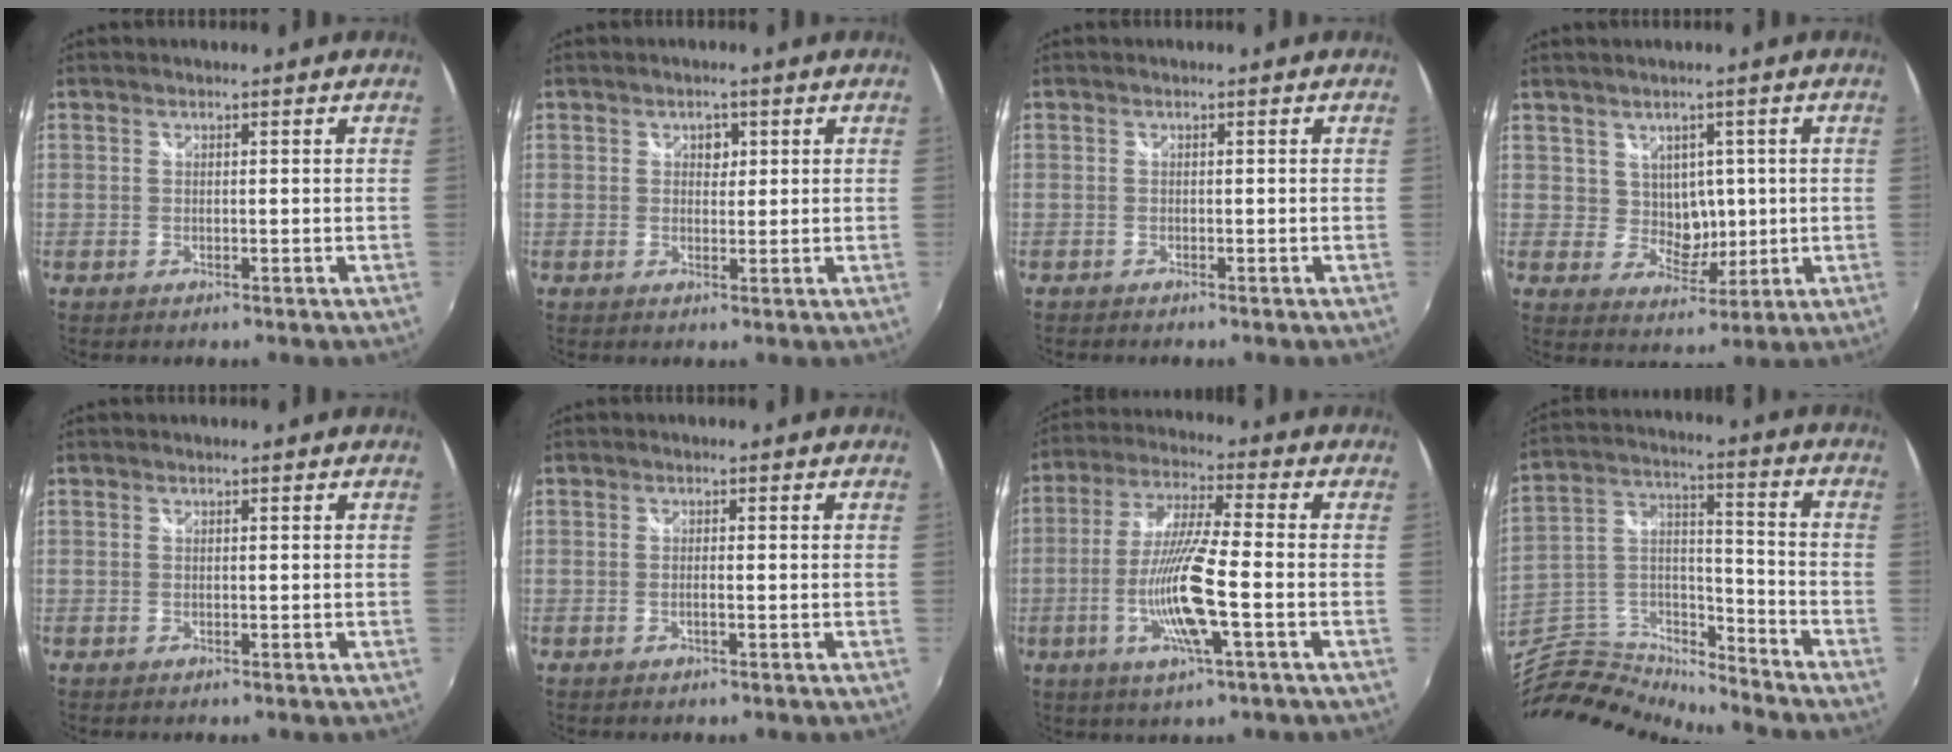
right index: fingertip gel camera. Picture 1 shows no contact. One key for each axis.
{"total": 1.8, "fx": 0.5, "fy": 1.5, "fz": 0.7, "tx": -0.006, "ty": 0.005, "tz": 0.007}
{"total": 0.9, "fx": -0.8, "fy": 0.2, "fz": 0.1, "tx": -0.005, "ty": -0.005, "tz": -0.016}
{"total": 5.3, "fx": 1.4, "fy": 4.9, "fz": 1.7, "tx": -0.025, "ty": 0.005, "tz": 0.031}
{"total": 0.0}
{"total": 1.1, "fx": -0.3, "fy": 0.0, "fz": 1.0, "tx": -0.019, "ty": 0.001, "tz": -0.008}
{"total": 13.4, "fx": -3.8, "fy": 1.0, "fz": 12.8, "tx": -0.258, "ty": -0.010, "tz": -0.072}
{"total": 15.5, "fx": -14.1, "fy": 4.7, "fz": 4.5, "tx": -0.108, "ty": 0.025, "tz": -0.268}